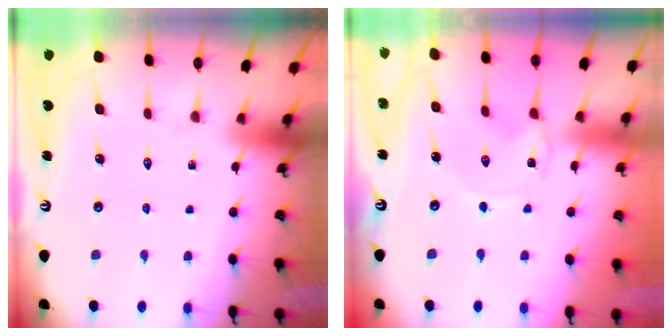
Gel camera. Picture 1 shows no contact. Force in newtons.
{"total": 0.0}